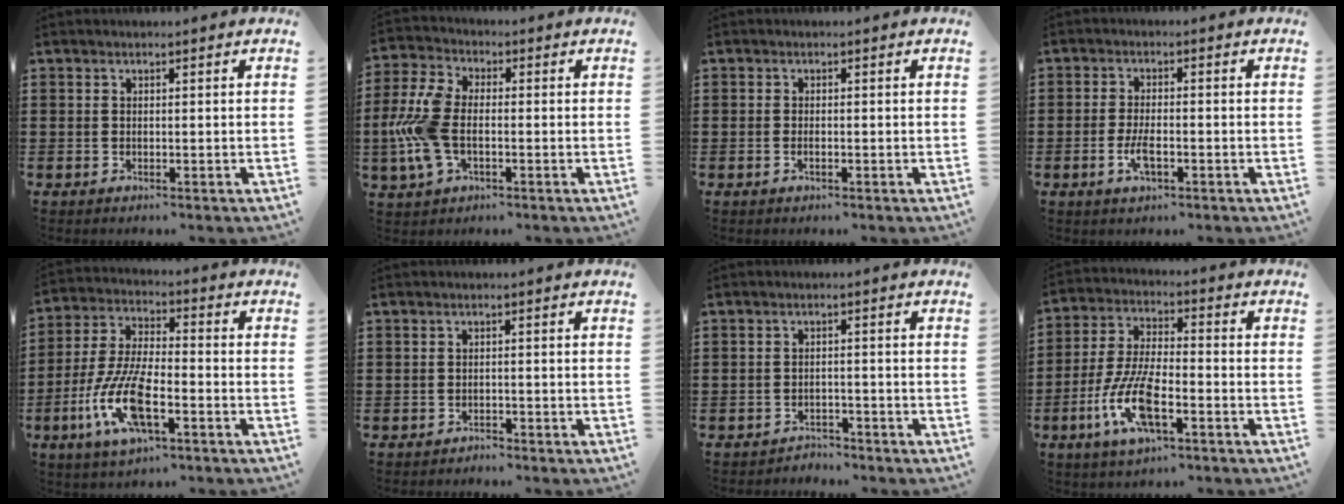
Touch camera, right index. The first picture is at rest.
{"total": 9.3, "force": [-1.2, 5.2, 7.6], "torque": [-0.197, -0.009, -0.028]}
{"total": 0.8, "force": [-0.4, 0.2, 0.6], "torque": [-0.013, -0.006, -0.005]}
{"total": 3.9, "force": [-1.4, 1.5, 3.4], "torque": [-0.072, -0.002, -0.028]}
{"total": 11.7, "force": [-4.7, 4.1, 9.9], "torque": [-0.234, -0.010, -0.091]}
{"total": 1.2, "force": [-1.2, 0.2, 0.0], "torque": [-0.005, 0.003, -0.026]}
{"total": 2.2, "force": [-2.2, 0.3, -0.1], "torque": [-0.007, 0.001, -0.048]}
{"total": 10.5, "force": [-4.5, 3.6, 8.8], "torque": [-0.209, -0.010, -0.088]}